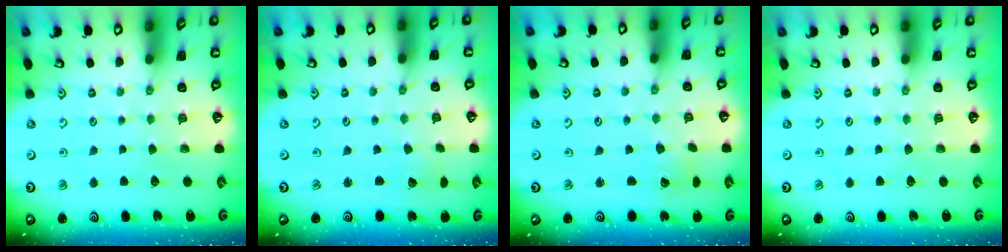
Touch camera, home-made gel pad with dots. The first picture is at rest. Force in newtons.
{"total": 1.9, "press": 1.9, "slide": 0.1}
{"total": 3.4, "press": 3.4, "slide": 0.3}
{"total": 0.0}